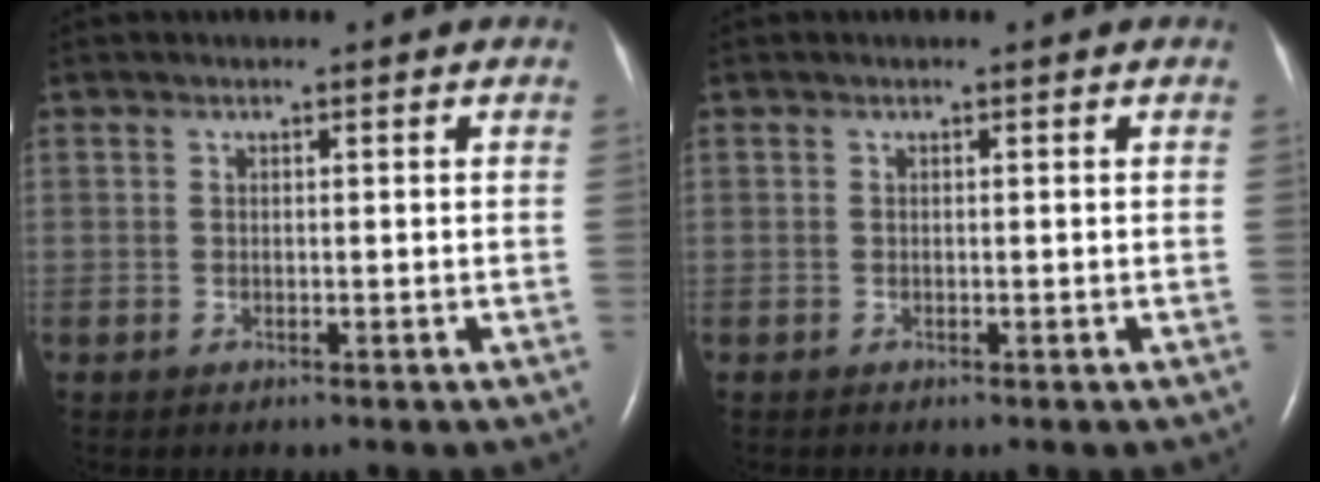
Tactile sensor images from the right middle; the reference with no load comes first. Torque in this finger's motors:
{"motor_torque": [0.00, 0.00, 0.00, 0.00]}